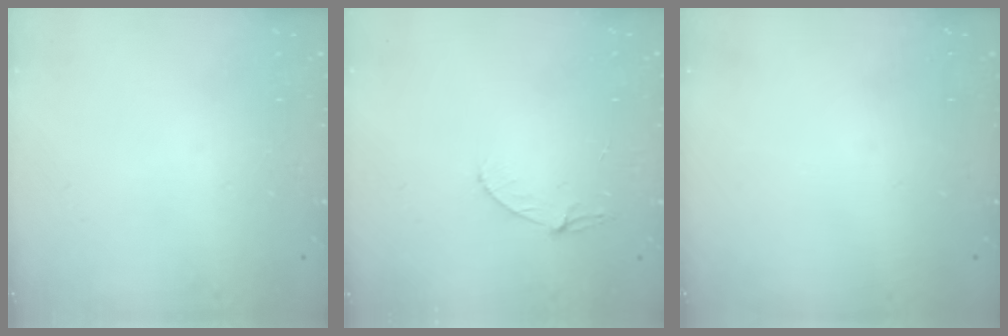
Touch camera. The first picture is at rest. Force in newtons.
{"total": 4.7, "press": 4.7, "slide": 0.4}
{"total": 0.0}